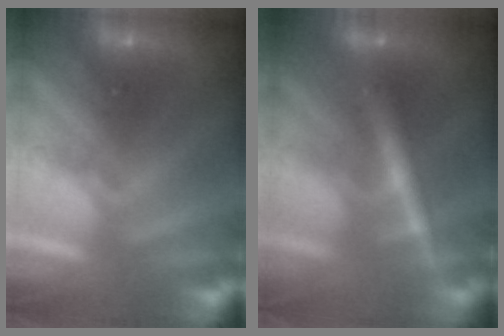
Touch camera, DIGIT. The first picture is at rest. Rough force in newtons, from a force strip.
{"total": 2.4}